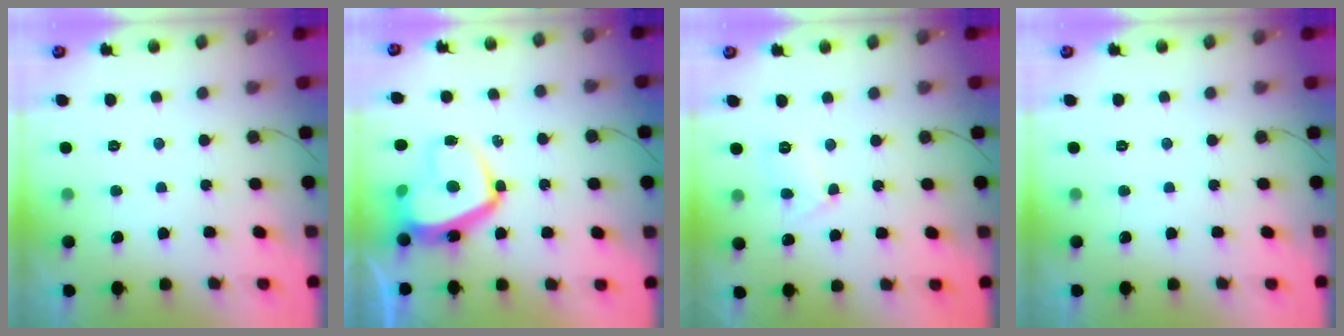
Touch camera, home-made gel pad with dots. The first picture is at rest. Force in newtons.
{"total": 12.6, "press": 12.5, "slide": 1.1}
{"total": 5.6, "press": 5.5, "slide": 0.6}
{"total": 0.0}